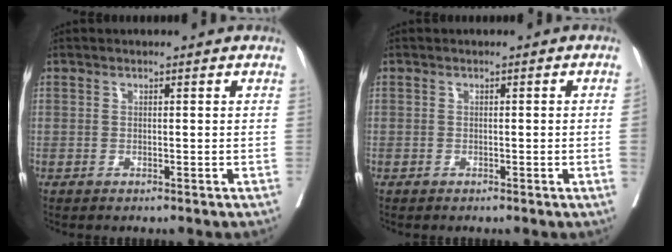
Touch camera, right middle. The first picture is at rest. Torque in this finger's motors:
{"motor_torque": [0.94, -0.93, -0.06, -0.21]}